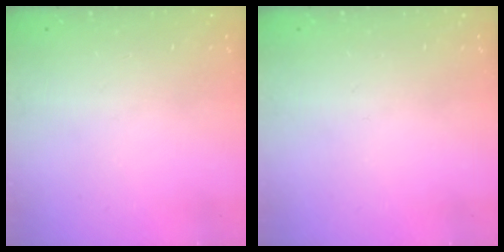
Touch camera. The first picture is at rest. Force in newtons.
{"total": 0.0}